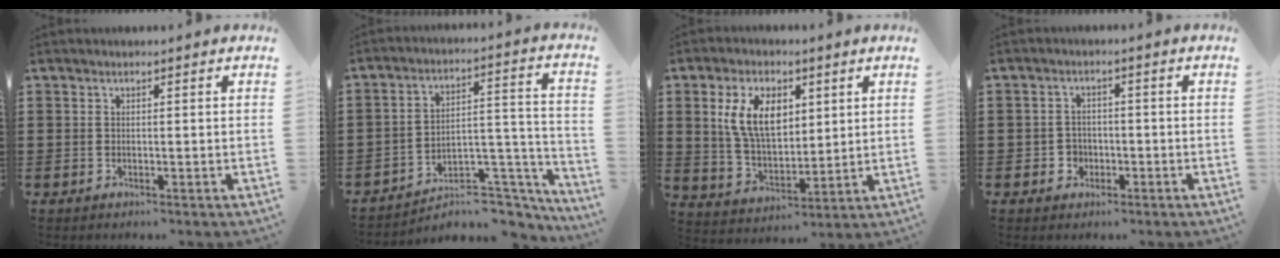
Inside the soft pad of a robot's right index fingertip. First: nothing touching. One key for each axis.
{"total": 5.4, "fx": -4.5, "fy": 2.0, "fz": 2.2, "tx": -0.038, "ty": 0.002, "tz": -0.089}
{"total": 9.2, "fx": 3.0, "fy": 5.4, "fz": 6.9, "tx": -0.164, "ty": 0.011, "tz": 0.052}
{"total": 2.6, "fx": -1.2, "fy": 2.2, "fz": 0.6, "tx": -0.019, "ty": 0.003, "tz": -0.028}